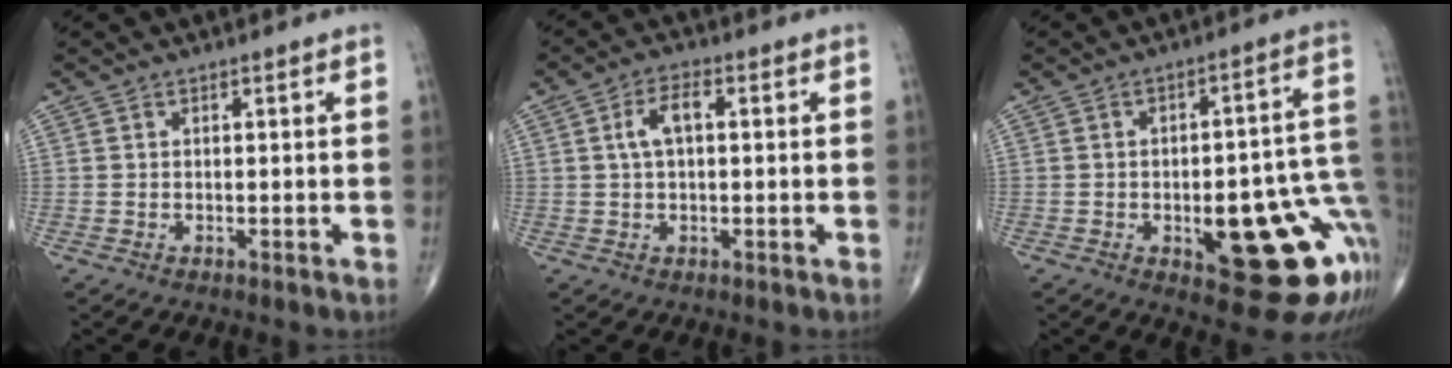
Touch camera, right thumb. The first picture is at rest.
{"total": 5.0, "force": [0.8, 2.4, 4.3], "torque": [-0.086, 0.014, 0.011]}
{"total": 20.9, "force": [-5.8, 7.7, 18.5], "torque": [-0.169, 0.033, -0.051]}